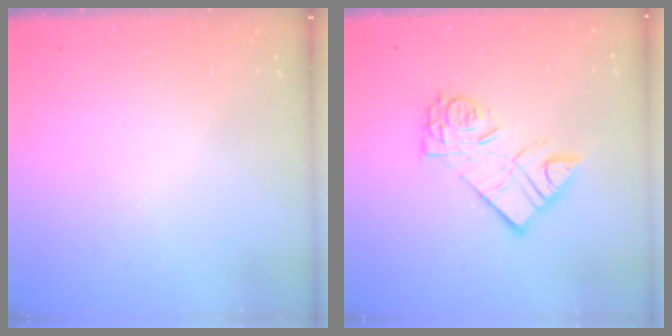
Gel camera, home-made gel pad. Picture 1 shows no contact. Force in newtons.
{"total": 12.9, "press": 12.9, "slide": 0.5}